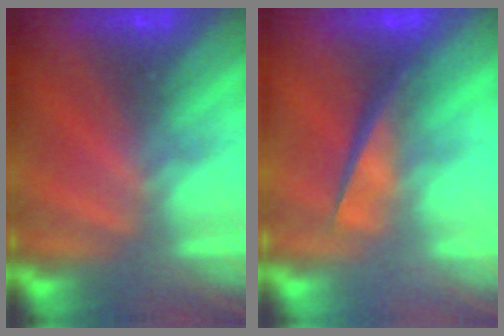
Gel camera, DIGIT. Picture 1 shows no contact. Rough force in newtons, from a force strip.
{"total": 4.4}